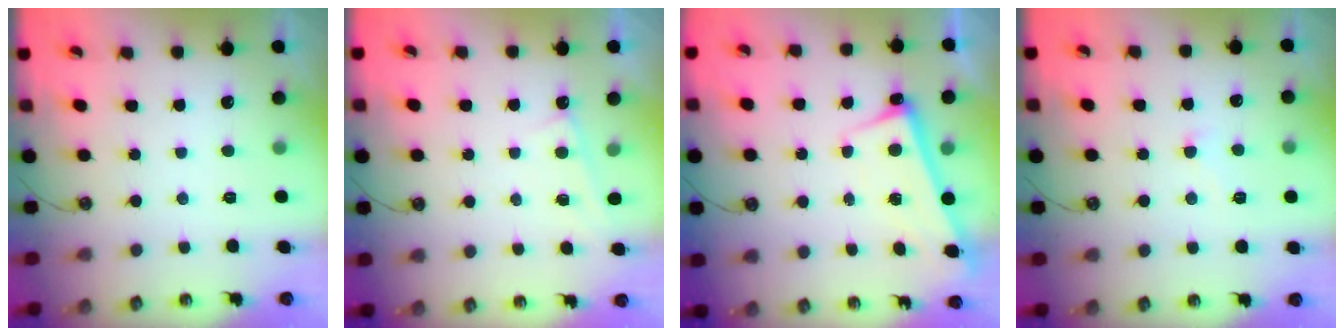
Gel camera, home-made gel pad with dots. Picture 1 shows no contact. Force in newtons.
{"total": 0.7, "press": 0.7, "slide": 0.2}
{"total": 2.8, "press": 2.8, "slide": 0.5}
{"total": 3.6, "press": 3.5, "slide": 0.6}